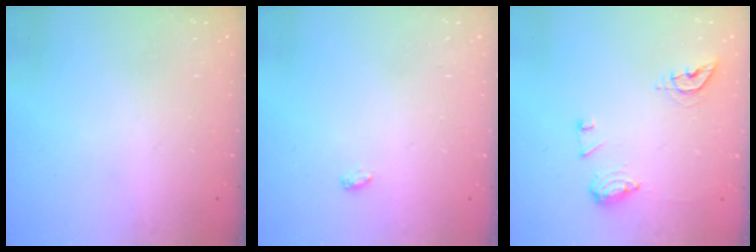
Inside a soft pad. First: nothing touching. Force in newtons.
{"total": 6.5, "press": 3.1, "slide": 5.7}
{"total": 10.5, "press": 10.5, "slide": 0.7}